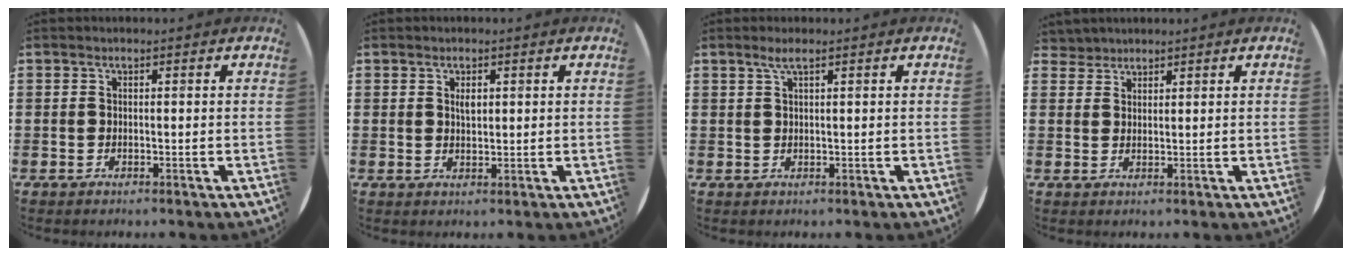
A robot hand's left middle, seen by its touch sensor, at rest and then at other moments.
{"total": 1.4, "force": [0.6, 0.7, 1.1], "torque": [-0.015, 0.002, 0.008]}
{"total": 1.7, "force": [1.0, 0.1, 1.3], "torque": [-0.026, 0.004, 0.017]}
{"total": 2.0, "force": [1.9, 0.7, -0.1], "torque": [-0.003, 0.002, 0.038]}